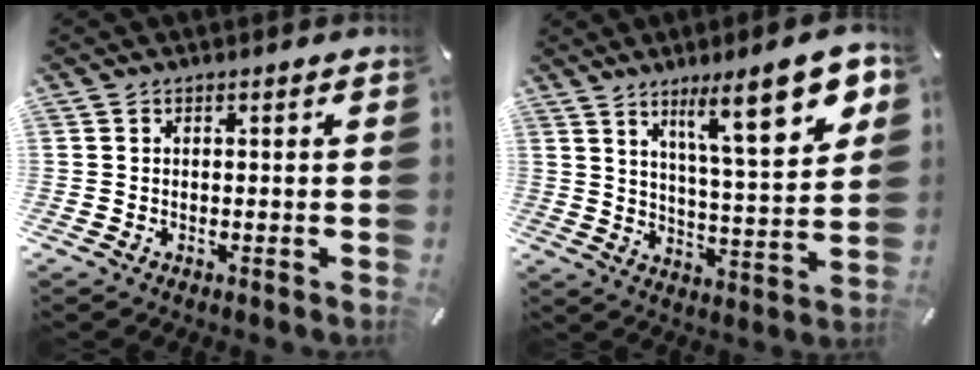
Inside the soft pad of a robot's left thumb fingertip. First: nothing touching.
{"total": 16.7, "force": [9.2, 4.4, 13.3], "torque": [-0.195, -0.043, 0.139]}